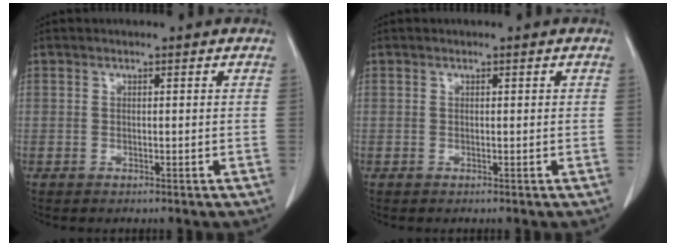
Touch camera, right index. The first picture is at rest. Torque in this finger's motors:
{"motor_torque": [0.06, -0.02, 0.00, 0.00]}